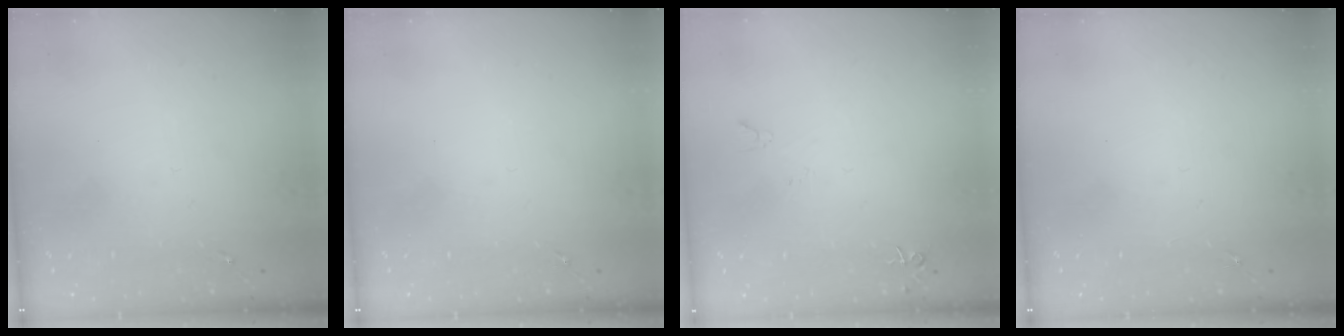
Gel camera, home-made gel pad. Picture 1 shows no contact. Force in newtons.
{"total": 0.0}
{"total": 4.6, "press": 4.6, "slide": 0.7}
{"total": 0.0}